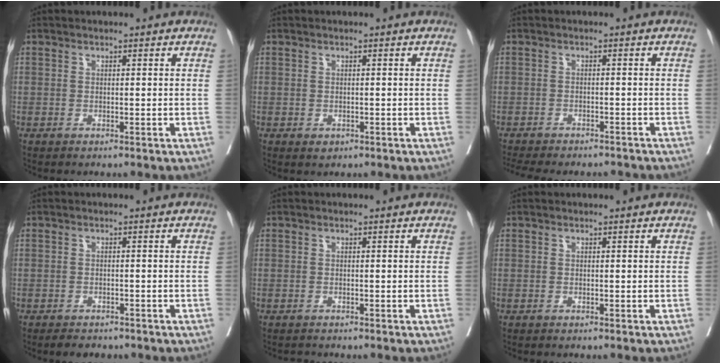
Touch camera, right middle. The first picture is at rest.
{"total": 1.1, "force": [-0.4, 0.8, 0.5], "torque": [-0.008, 0.001, 0.001]}
{"total": 12.5, "force": [-11.2, 3.1, 4.5], "torque": [-0.085, -0.007, -0.145]}
{"total": 3.4, "force": [-2.8, 1.6, 1.1], "torque": [-0.015, -0.002, -0.034]}
{"total": 0.5, "force": [-0.5, 0.1, -0.1], "torque": [-0.006, -0.003, -0.010]}
{"total": 0.0}